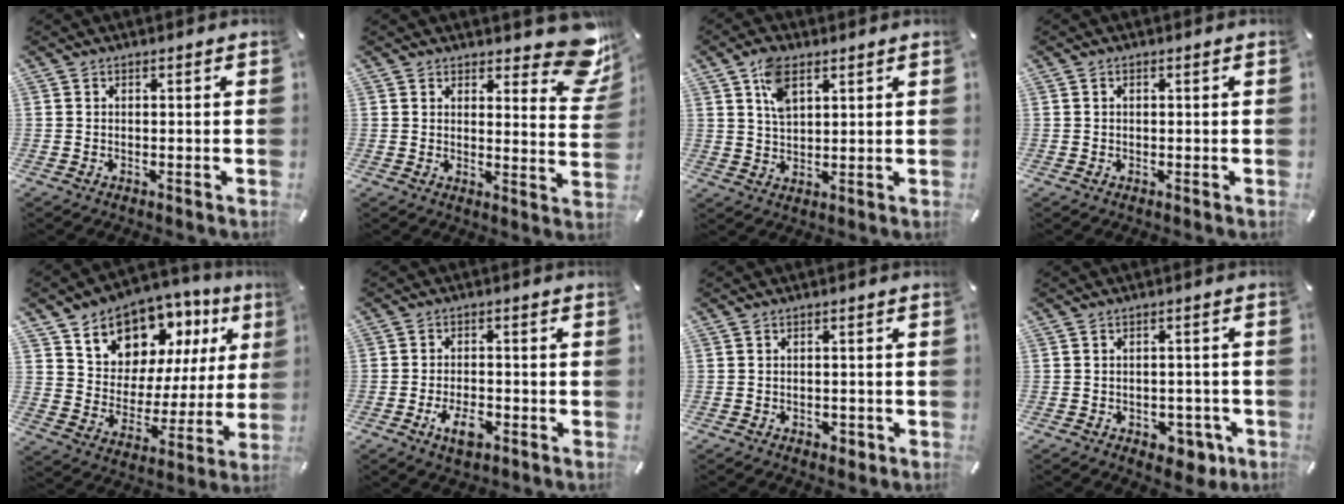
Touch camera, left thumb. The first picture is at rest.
{"total": 10.5, "force": [7.4, 4.4, 6.1], "torque": [-0.054, -0.058, 0.129]}
{"total": 6.7, "force": [3.5, 3.6, 4.4], "torque": [-0.082, 0.000, 0.062]}
{"total": 0.6, "force": [0.1, 0.5, 0.4], "torque": [-0.009, 0.004, 0.001]}
{"total": 11.5, "force": [8.3, 7.7, 1.7], "torque": [-0.037, -0.083, 0.154]}
{"total": 6.1, "force": [-3.0, 3.1, 4.3], "torque": [-0.091, 0.010, -0.057]}
{"total": 2.1, "force": [-0.9, 1.6, 1.0], "torque": [-0.018, 0.004, -0.018]}
{"total": 5.6, "force": [-2.7, 3.7, 3.3], "torque": [-0.040, 0.016, -0.046]}